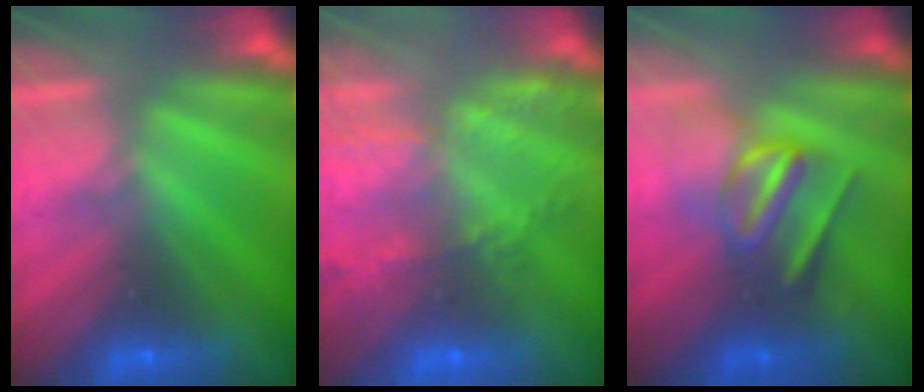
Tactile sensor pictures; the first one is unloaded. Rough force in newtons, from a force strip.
{"total": 7.6}
{"total": 2.9}